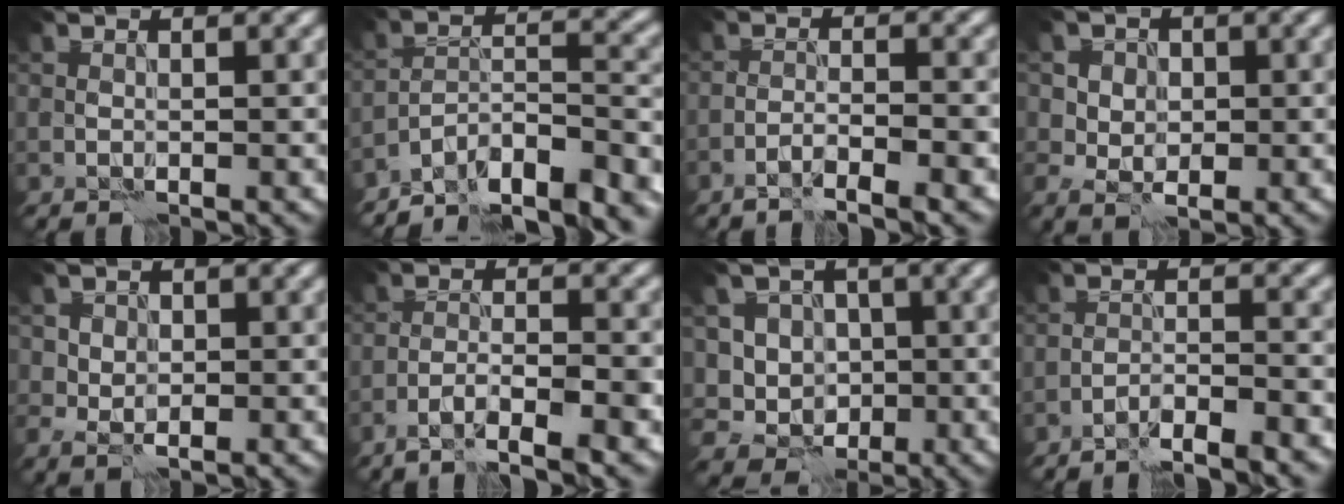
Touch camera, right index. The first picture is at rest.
{"total": 11.2, "force": [-9.8, 2.7, 4.8], "torque": [-0.071, 0.018, -0.143]}
{"total": 2.8, "force": [-2.3, -0.3, 1.6], "torque": [-0.029, 0.008, -0.046]}
{"total": 4.4, "force": [1.6, 3.6, 1.9], "torque": [-0.032, 0.009, 0.013]}
{"total": 2.0, "force": [0.5, 1.7, 1.0], "torque": [-0.014, 0.003, 0.005]}
{"total": 4.5, "force": [-3.4, 0.1, 3.0], "torque": [-0.050, 0.007, -0.063]}
{"total": 5.9, "force": [-1.1, 5.4, 2.1], "torque": [-0.017, 0.013, -0.043]}
{"total": 4.1, "force": [-3.7, 0.0, 1.8], "torque": [-0.026, 0.008, -0.068]}